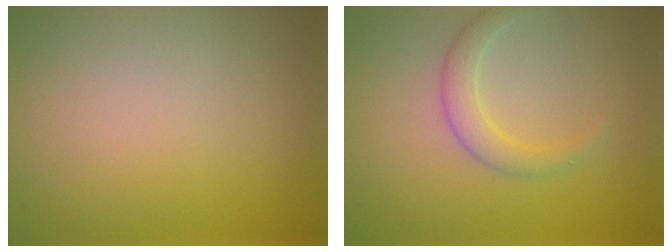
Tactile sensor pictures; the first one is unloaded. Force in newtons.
{"total": 2.3, "press": 2.3, "slide": 0.1}